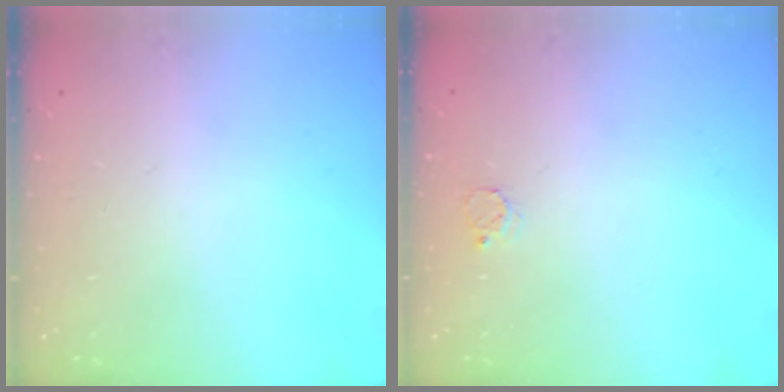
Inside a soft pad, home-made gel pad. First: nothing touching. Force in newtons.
{"total": 2.3, "press": 2.3, "slide": 0.2}